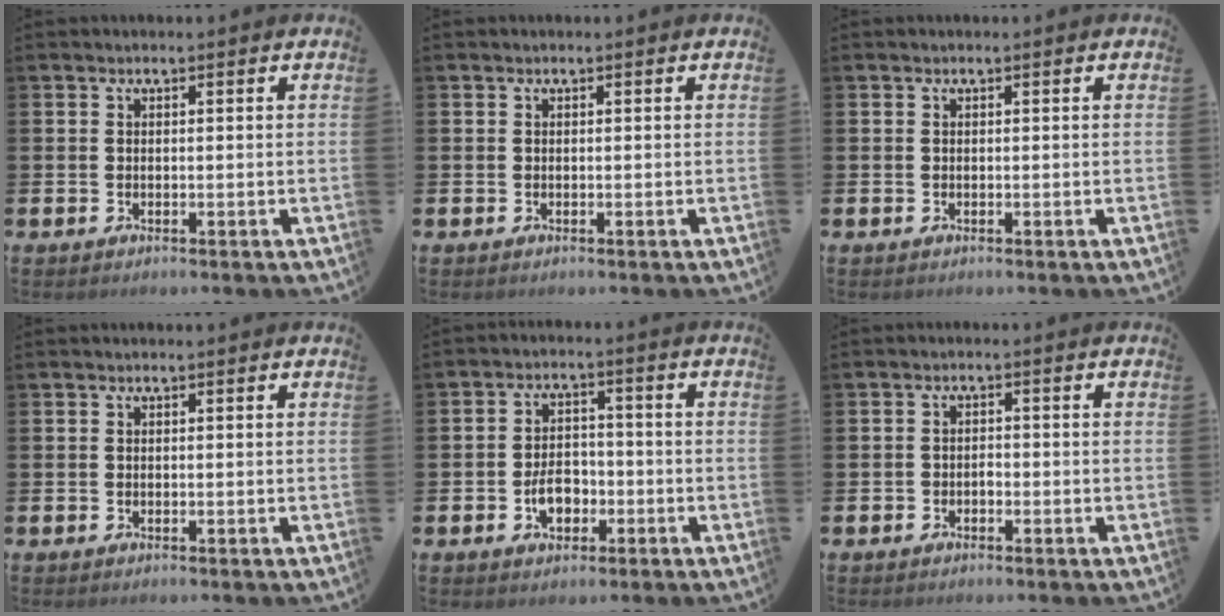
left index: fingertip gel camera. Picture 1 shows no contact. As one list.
[{"total": 0.0}, {"total": 0.0}, {"total": 0.0}, {"total": 4.5, "force": [-1.6, 3.0, 3.0], "torque": [-0.041, 0.001, -0.034]}, {"total": 1.2, "force": [-0.7, 0.9, 0.5], "torque": [-0.006, -0.001, -0.017]}]